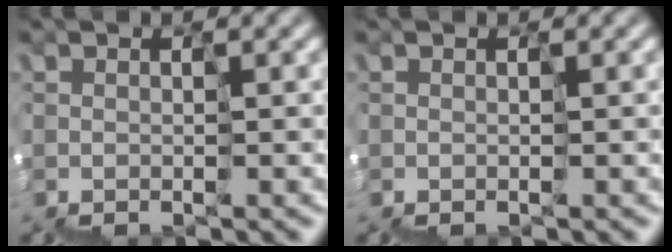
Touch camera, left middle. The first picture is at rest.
{"total": 0.0}